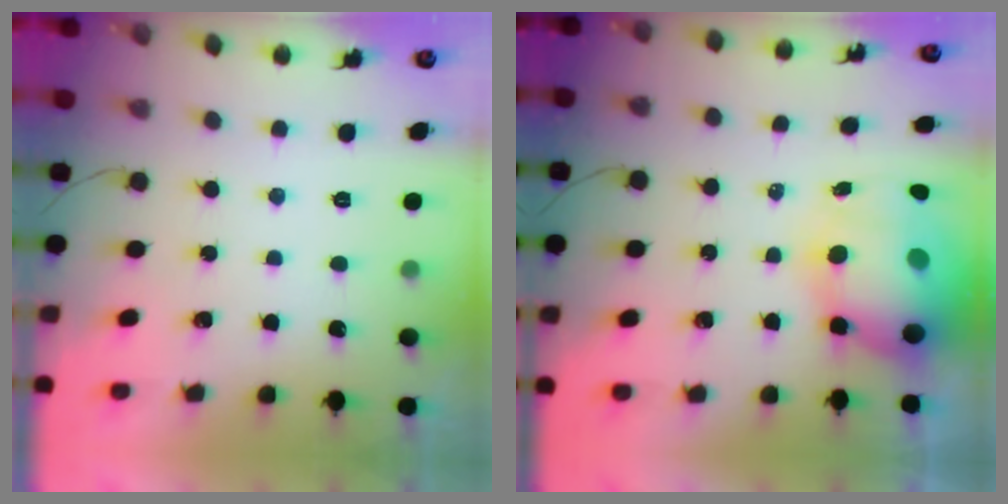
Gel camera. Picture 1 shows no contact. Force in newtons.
{"total": 16.2, "press": 15.7, "slide": 3.8}